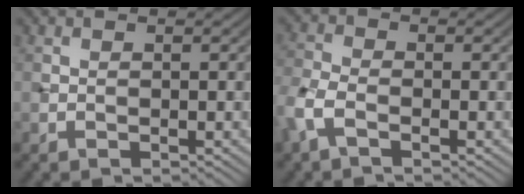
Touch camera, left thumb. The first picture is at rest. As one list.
[{"total": 4.0, "force": [-2.0, 2.0, 2.8], "torque": [-0.077, -0.003, -0.053]}]